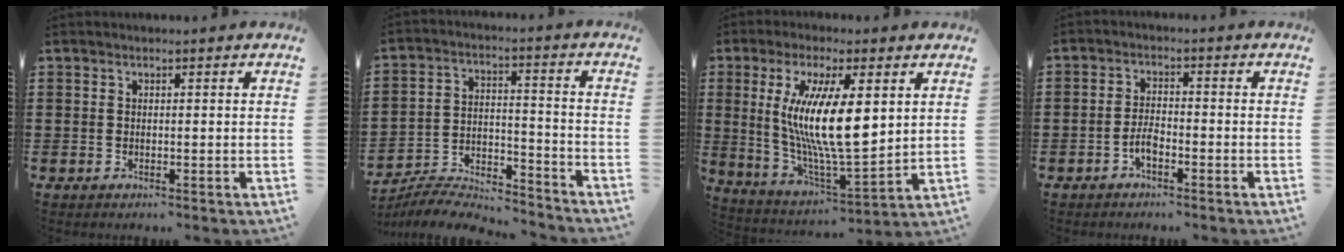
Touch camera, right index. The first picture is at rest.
{"total": 6.2, "force": [-6.1, 0.7, 0.9], "torque": [-0.023, 0.004, -0.126]}
{"total": 13.9, "force": [3.4, 3.8, 12.9], "torque": [-0.272, -0.014, 0.057]}
{"total": 3.0, "force": [-1.7, 1.3, 2.0], "torque": [-0.046, 0.003, -0.035]}